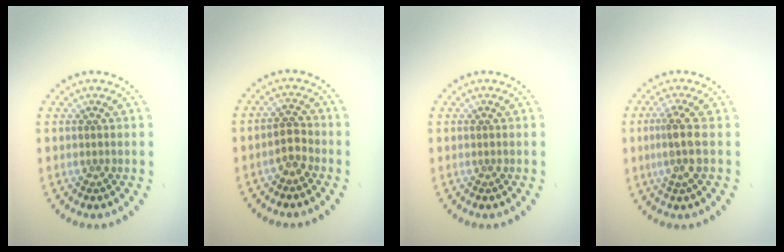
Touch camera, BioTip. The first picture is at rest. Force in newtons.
{"total": 1.7, "press": 1.6, "slide": 0.6}
{"total": 0.0}
{"total": 2.5, "press": 1.9, "slide": 1.6}